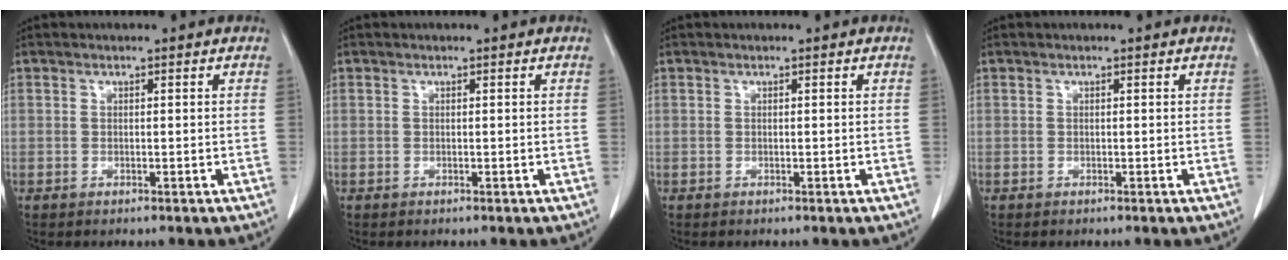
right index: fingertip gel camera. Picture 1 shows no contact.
{"total": 0.0}
{"total": 0.0}
{"total": 0.0}